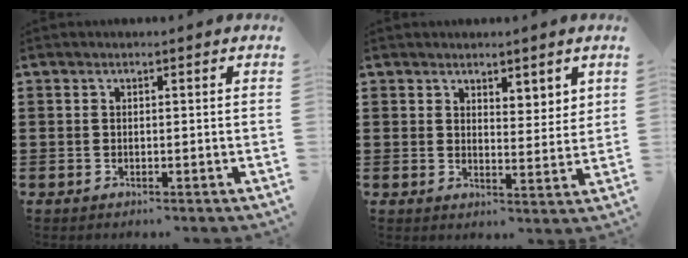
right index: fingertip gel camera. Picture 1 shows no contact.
{"total": 3.1, "force": [2.8, 1.4, 0.3], "torque": [-0.007, -0.002, 0.051]}